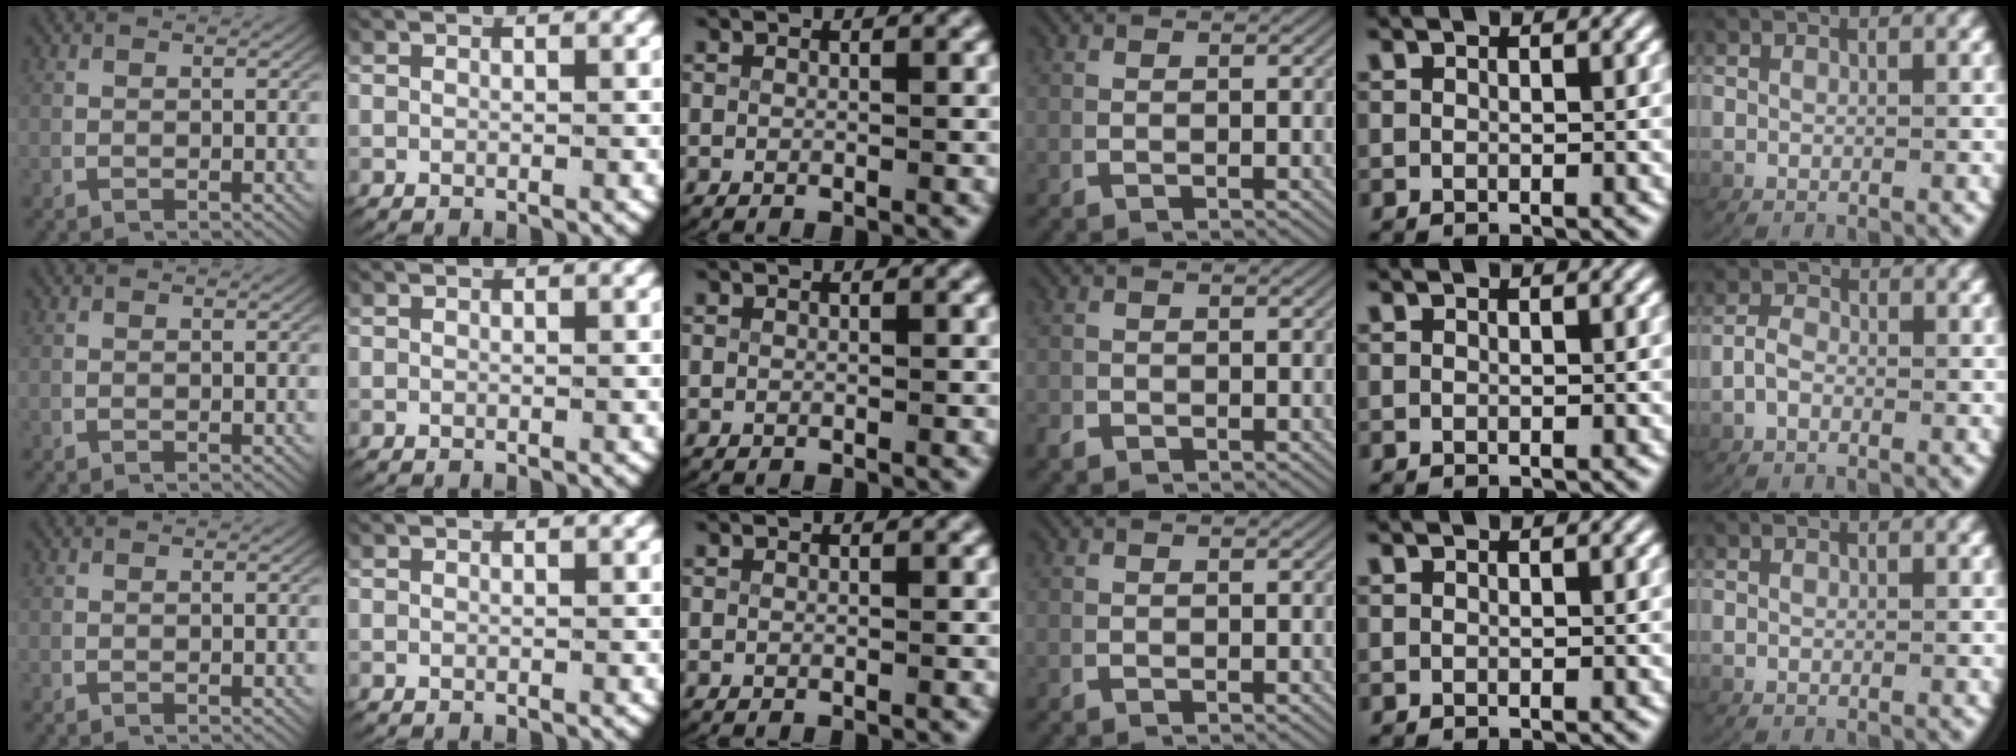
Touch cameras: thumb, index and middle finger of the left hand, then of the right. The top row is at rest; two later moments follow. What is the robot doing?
{"motion": "lift_and_place", "object": "paper towel"}